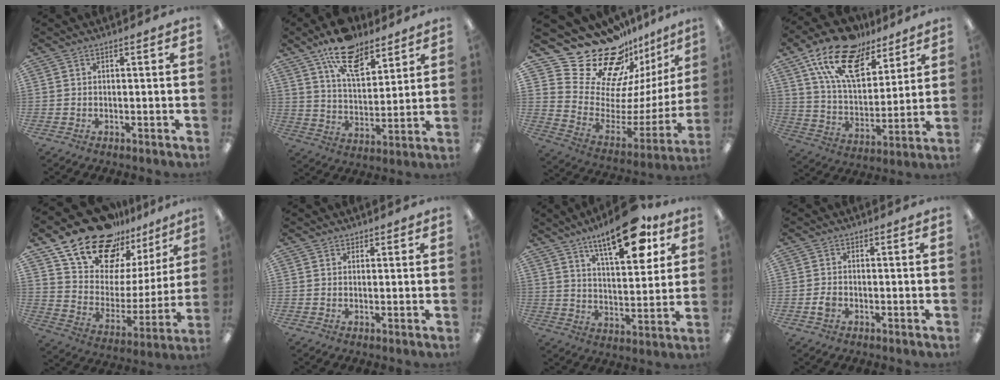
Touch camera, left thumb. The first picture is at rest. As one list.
[{"total": 14.3, "force": [10.1, 6.9, 7.4], "torque": [-0.116, -0.050, 0.180]}, {"total": 27.9, "force": [21.7, 13.2, 11.5], "torque": [-0.191, -0.165, 0.407]}, {"total": 19.8, "force": [12.8, 9.9, 11.4], "torque": [-0.207, -0.063, 0.231]}, {"total": 22.5, "force": [16.8, 11.8, 9.1], "torque": [-0.173, -0.107, 0.310]}, {"total": 1.3, "force": [1.0, 0.8, -0.1], "torque": [0.010, -0.003, 0.018]}, {"total": 16.3, "force": [10.8, 5.9, 10.7], "torque": [-0.157, -0.052, 0.176]}, {"total": 1.9, "force": [-0.7, 1.5, 1.0], "torque": [-0.017, 0.003, -0.012]}]